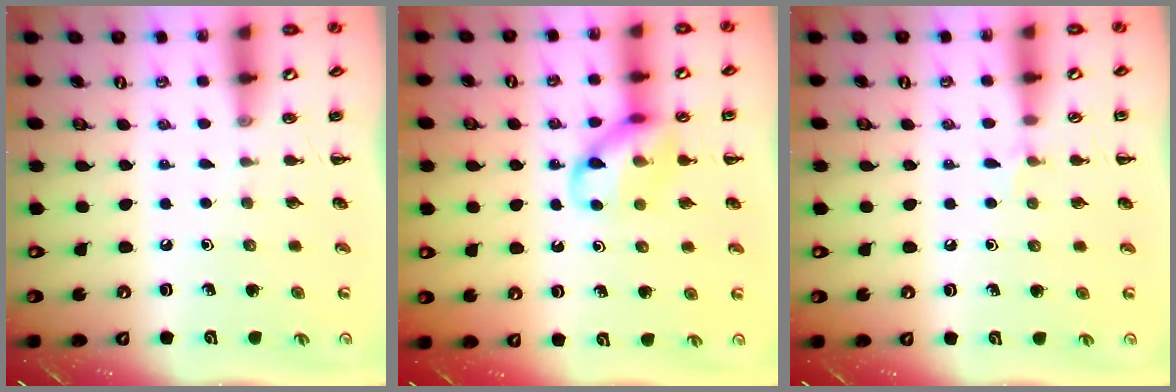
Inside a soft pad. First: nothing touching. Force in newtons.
{"total": 11.5, "press": 11.3, "slide": 1.7}
{"total": 4.7, "press": 4.4, "slide": 1.6}